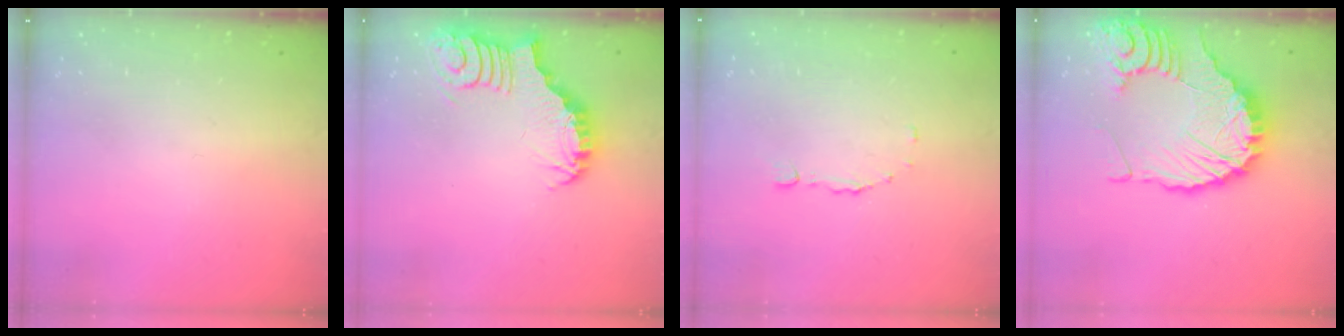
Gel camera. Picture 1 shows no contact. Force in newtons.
{"total": 3.8, "press": 3.7, "slide": 0.5}
{"total": 3.0, "press": 2.9, "slide": 0.7}
{"total": 15.7, "press": 15.6, "slide": 1.9}